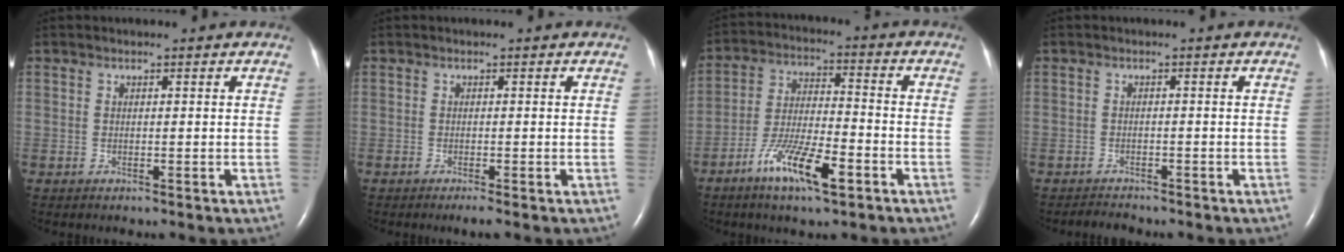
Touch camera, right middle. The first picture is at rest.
{"total": 1.1, "force": [-0.8, -0.2, 0.8], "torque": [-0.015, -0.004, -0.014]}
{"total": 10.5, "force": [-5.7, 2.2, 8.6], "torque": [-0.170, -0.007, -0.103]}
{"total": 1.6, "force": [-1.6, 0.3, 0.0], "torque": [-0.008, -0.008, -0.023]}